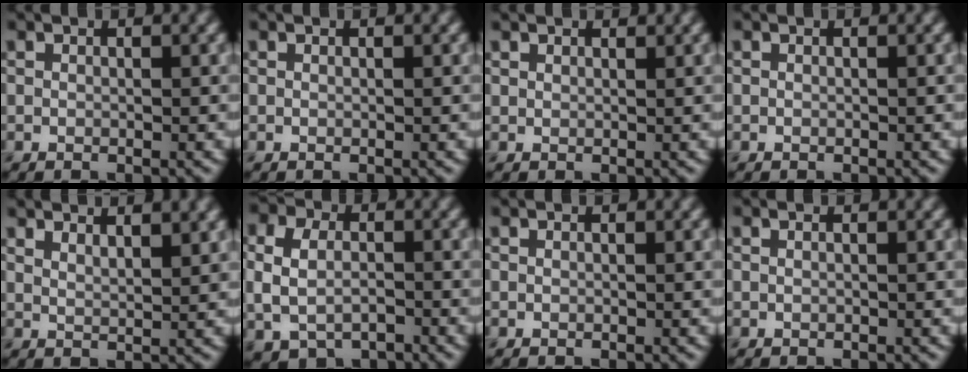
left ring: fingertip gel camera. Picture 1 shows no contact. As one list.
[{"total": 0.0}, {"total": 1.6, "force": [1.5, 0.6, 0.4], "torque": [-0.013, 0.003, 0.024]}, {"total": 0.0}, {"total": 4.3, "force": [3.3, 1.5, 2.3], "torque": [-0.009, 0.015, 0.031]}, {"total": 5.5, "force": [-0.5, 4.4, 3.4], "torque": [-0.067, -0.007, -0.008]}, {"total": 0.0}, {"total": 0.6, "force": [0.3, 0.3, 0.4], "torque": [-0.006, -0.003, -0.002]}]